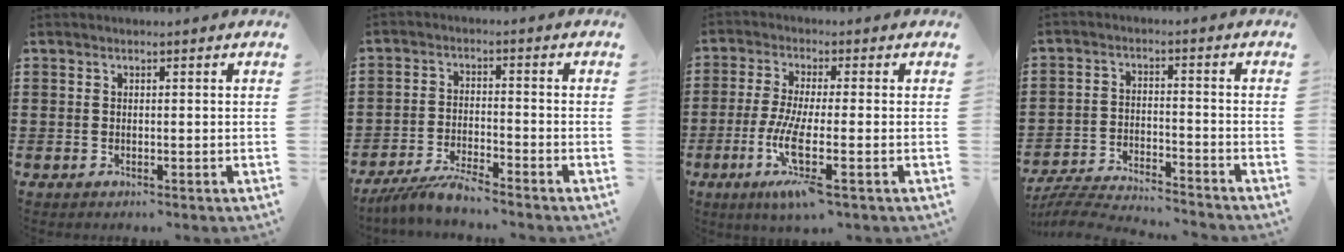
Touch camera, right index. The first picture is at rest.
{"total": 4.7, "force": [-4.4, 0.0, 1.5], "torque": [-0.040, -0.009, -0.087]}
{"total": 8.6, "force": [-2.9, 1.3, 8.0], "torque": [-0.181, -0.020, -0.059]}
{"total": 5.6, "force": [-5.6, 0.0, 0.7], "torque": [-0.030, -0.003, -0.117]}